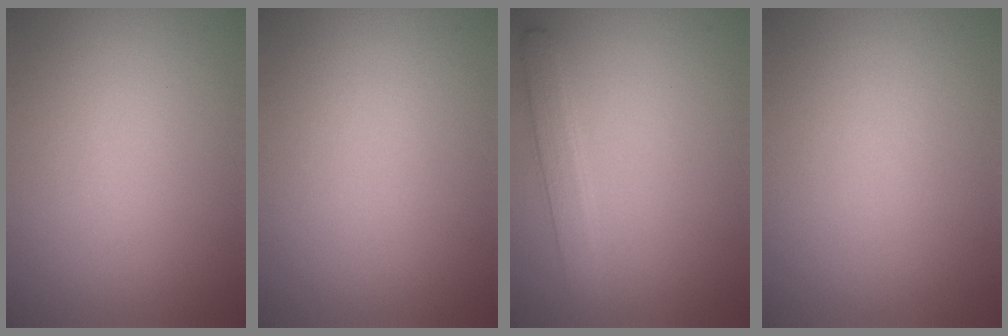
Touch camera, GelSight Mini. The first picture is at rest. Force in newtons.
{"total": 0.0}
{"total": 2.3, "press": 2.3, "slide": 0.1}
{"total": 0.0}